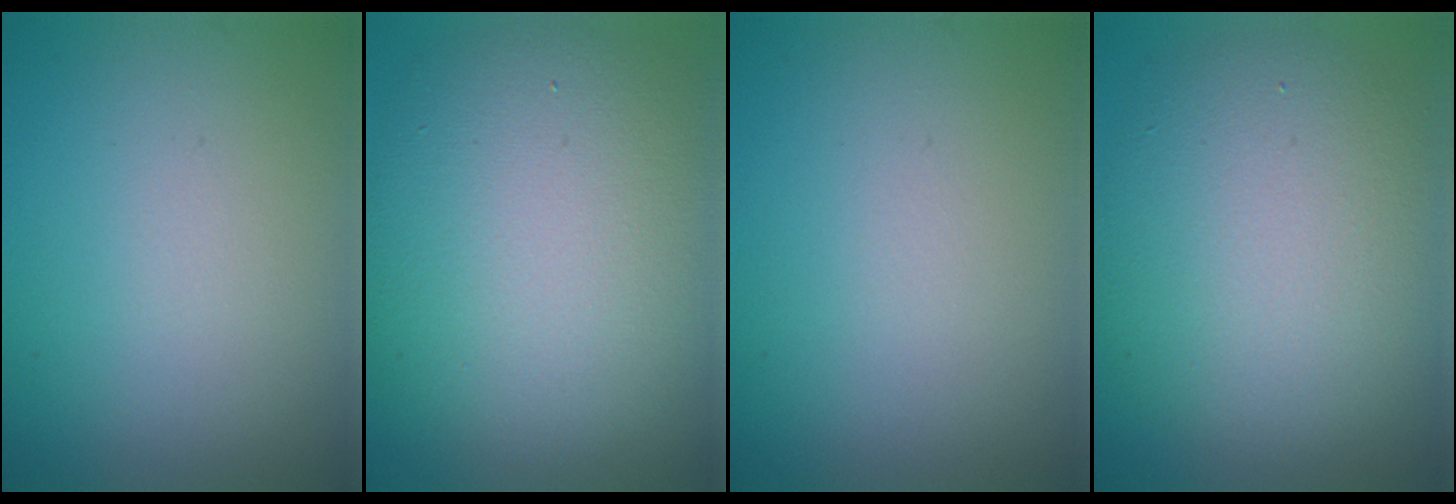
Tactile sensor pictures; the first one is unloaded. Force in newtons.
{"total": 13.4, "press": 13.4, "slide": 0.4}
{"total": 0.0}
{"total": 9.6, "press": 9.6, "slide": 0.4}